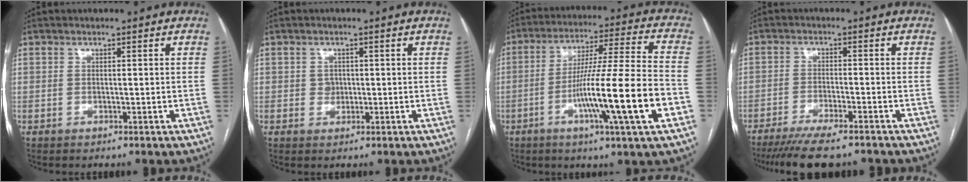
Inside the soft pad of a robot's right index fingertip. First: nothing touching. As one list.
[{"total": 1.7, "force": [0.1, 1.5, 0.7], "torque": [-0.010, 0.002, 0.004]}, {"total": 17.3, "force": [-5.6, -0.8, 16.4], "torque": [-0.281, -0.009, -0.096]}, {"total": 11.0, "force": [-9.3, 1.2, 5.7], "torque": [-0.082, -0.021, -0.144]}]